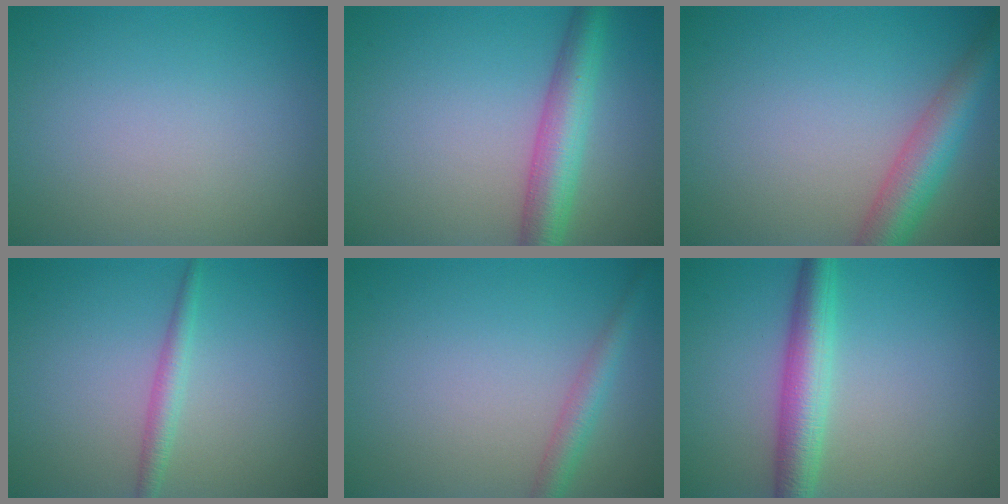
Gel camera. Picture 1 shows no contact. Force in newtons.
{"total": 5.2, "press": 5.2, "slide": 0.1}
{"total": 5.2, "press": 5.2, "slide": 0.1}
{"total": 1.7, "press": 1.7, "slide": 0.0}
{"total": 2.4, "press": 2.4, "slide": 0.1}
{"total": 4.6, "press": 4.6, "slide": 0.0}